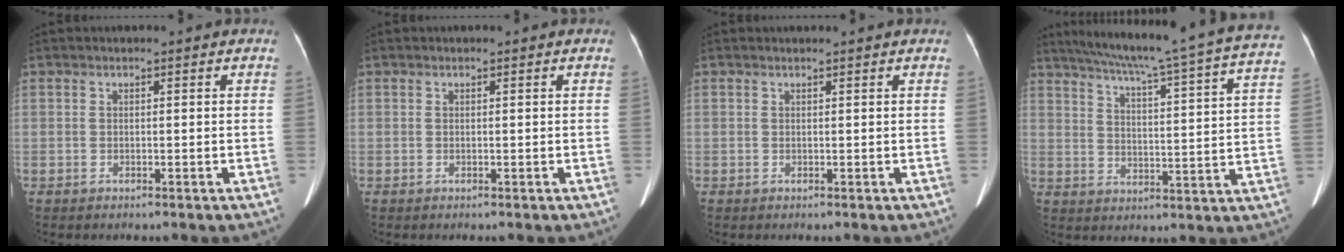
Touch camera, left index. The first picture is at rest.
{"total": 0.0}
{"total": 0.9, "force": [0.8, 0.2, 0.3], "torque": [-0.009, 0.021, 0.013]}
{"total": 26.6, "force": [22.7, -0.1, 14.0], "torque": [-0.218, -0.039, 0.283]}